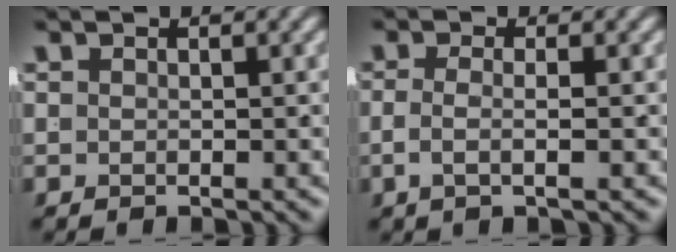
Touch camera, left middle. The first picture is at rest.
{"total": 2.0, "force": [-0.7, -0.3, 1.9], "torque": [-0.038, -0.011, -0.007]}